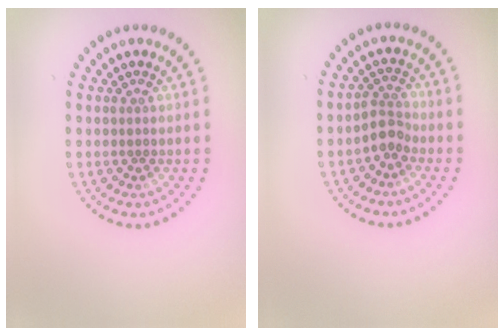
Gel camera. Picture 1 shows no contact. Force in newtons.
{"total": 2.3, "press": 1.8, "slide": 1.3}